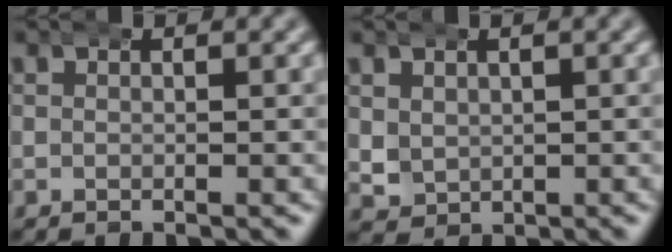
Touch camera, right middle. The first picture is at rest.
{"total": 2.4, "force": [0.9, 2.1, 0.8], "torque": [-0.039, -0.014, 0.026]}